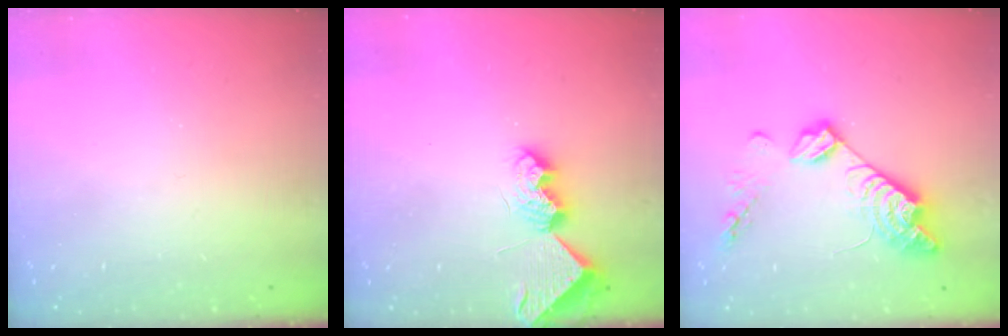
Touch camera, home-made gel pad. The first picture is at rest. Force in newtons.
{"total": 8.7, "press": 8.7, "slide": 0.4}
{"total": 14.5, "press": 14.5, "slide": 1.0}